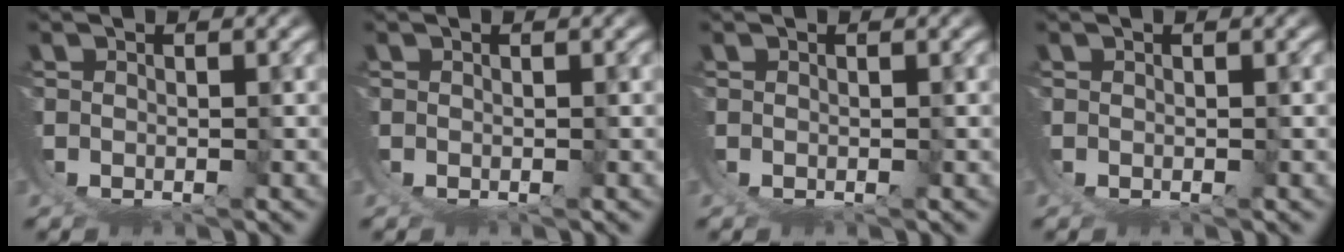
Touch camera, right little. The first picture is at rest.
{"total": 0.0}
{"total": 0.0}
{"total": 0.0}